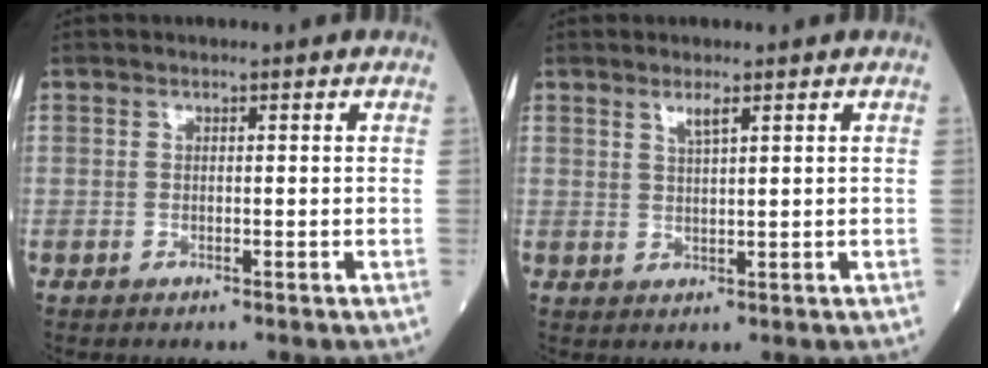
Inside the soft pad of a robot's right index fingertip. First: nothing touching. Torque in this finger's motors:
{"motor_torque": [0.02, 0.04, 0.00, 0.04]}